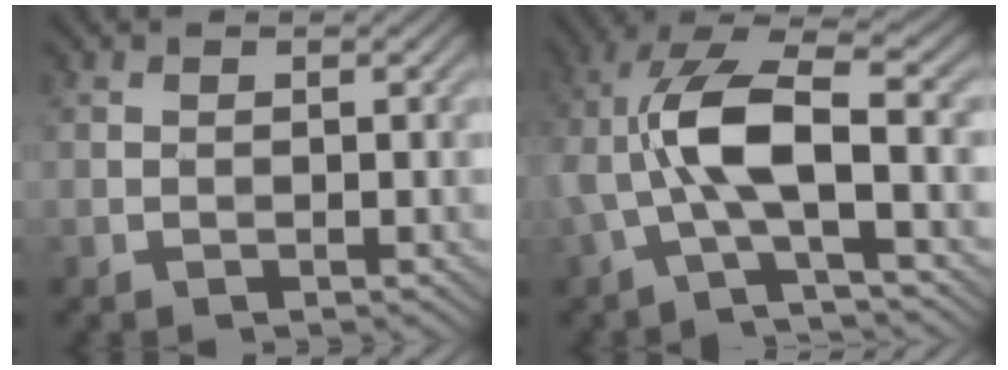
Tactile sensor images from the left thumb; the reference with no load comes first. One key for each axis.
{"total": 9.6, "fx": -0.7, "fy": 3.4, "fz": 8.9, "tx": -0.197, "ty": 0.018, "tz": -0.020}